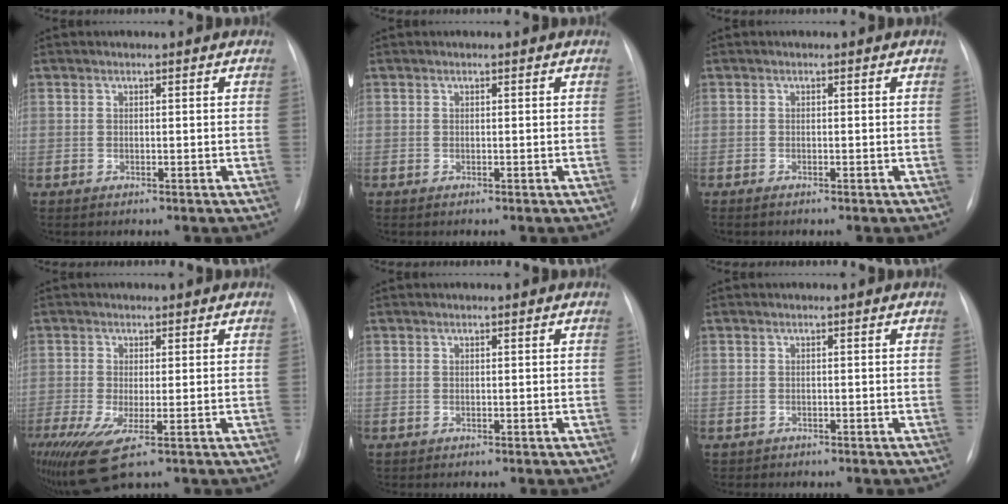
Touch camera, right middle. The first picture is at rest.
{"total": 0.0}
{"total": 0.6, "force": [-0.5, 0.1, 0.4], "torque": [-0.010, -0.001, -0.009]}
{"total": 10.5, "force": [-4.9, 3.6, 8.6], "torque": [-0.188, -0.026, -0.079]}
{"total": 0.0}
{"total": 0.8, "force": [-0.6, 0.5, -0.1], "torque": [-0.008, 0.002, -0.011]}